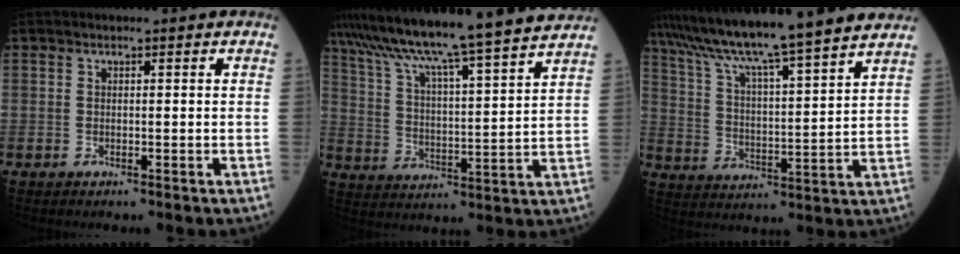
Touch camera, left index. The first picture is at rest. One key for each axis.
{"total": 21.1, "fx": 18.3, "fy": -1.2, "fz": 10.5, "tx": -0.183, "ty": -0.007, "tz": 0.273}
{"total": 19.2, "fx": 16.5, "fy": -0.8, "fz": 9.8, "tx": -0.169, "ty": 0.003, "tz": 0.252}